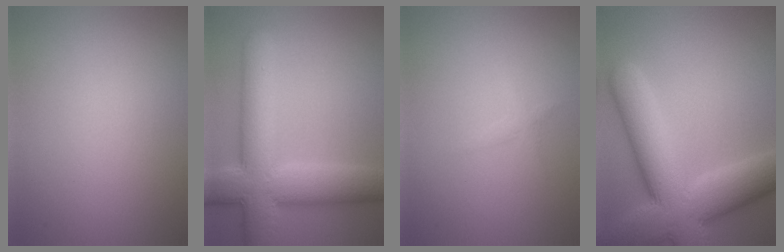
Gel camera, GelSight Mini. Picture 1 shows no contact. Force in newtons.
{"total": 9.7, "press": 9.7, "slide": 0.4}
{"total": 0.7, "press": 0.7, "slide": 0.0}
{"total": 11.7, "press": 11.6, "slide": 0.5}